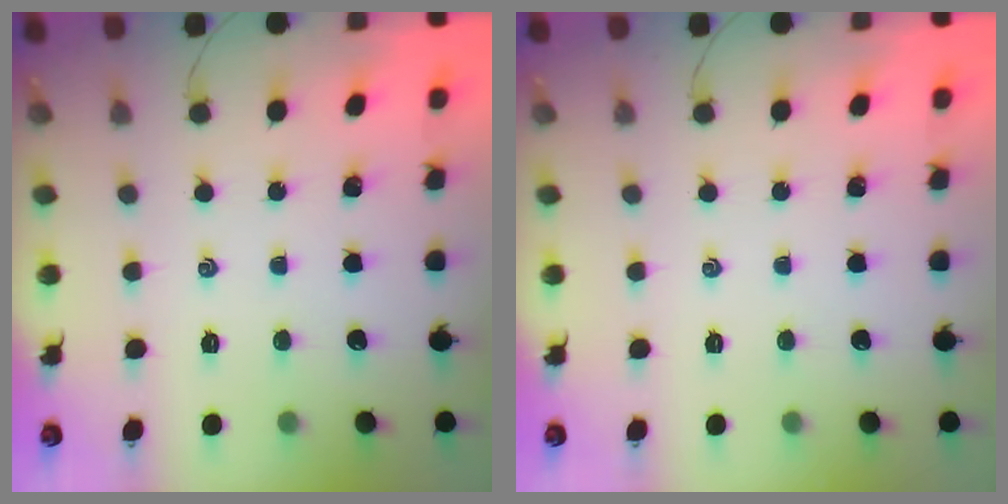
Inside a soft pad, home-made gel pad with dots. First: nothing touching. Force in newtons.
{"total": 0.0}